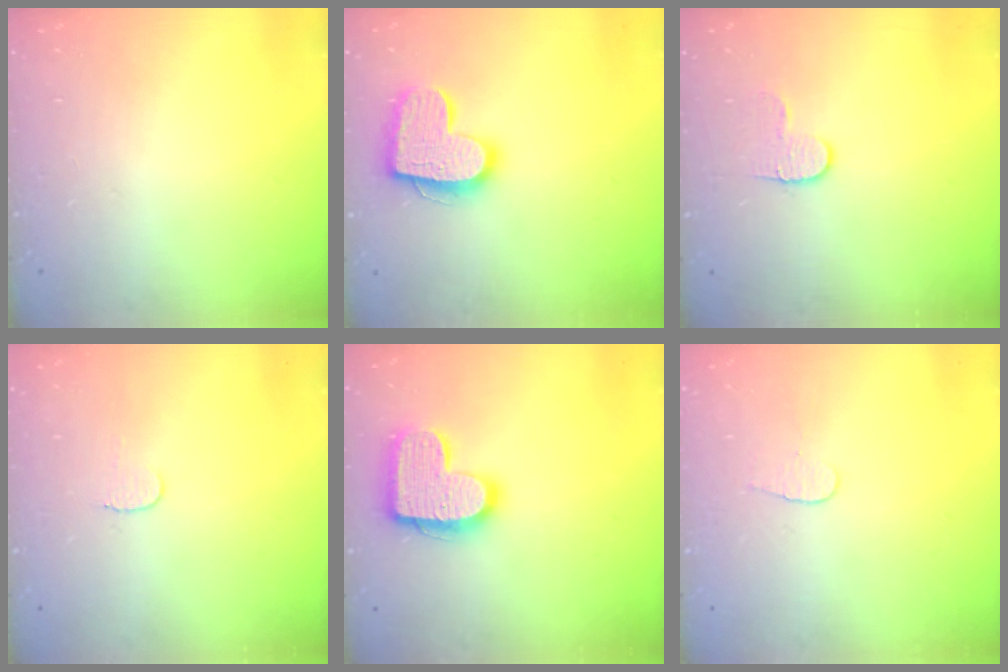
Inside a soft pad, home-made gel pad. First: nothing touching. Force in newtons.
{"total": 16.1, "press": 16.1, "slide": 0.9}
{"total": 4.9, "press": 4.9, "slide": 0.5}
{"total": 3.6, "press": 3.6, "slide": 0.4}
{"total": 15.5, "press": 15.4, "slide": 1.0}
{"total": 3.7, "press": 3.7, "slide": 0.4}